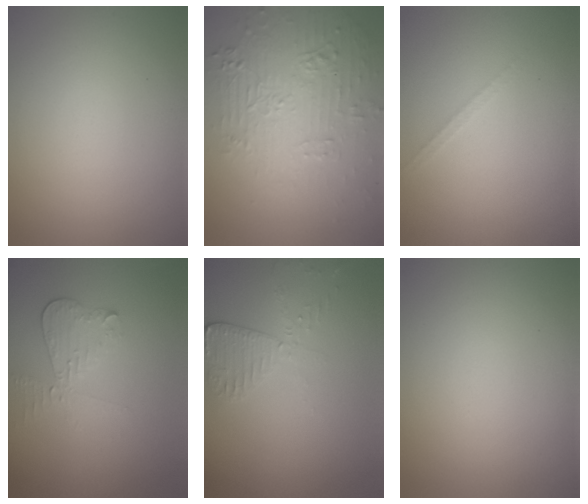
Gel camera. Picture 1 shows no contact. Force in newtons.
{"total": 5.4, "press": 3.5, "slide": 4.1}
{"total": 0.8, "press": 0.8, "slide": 0.0}
{"total": 2.3, "press": 2.1, "slide": 0.8}
{"total": 2.5, "press": 2.3, "slide": 1.0}
{"total": 0.0}